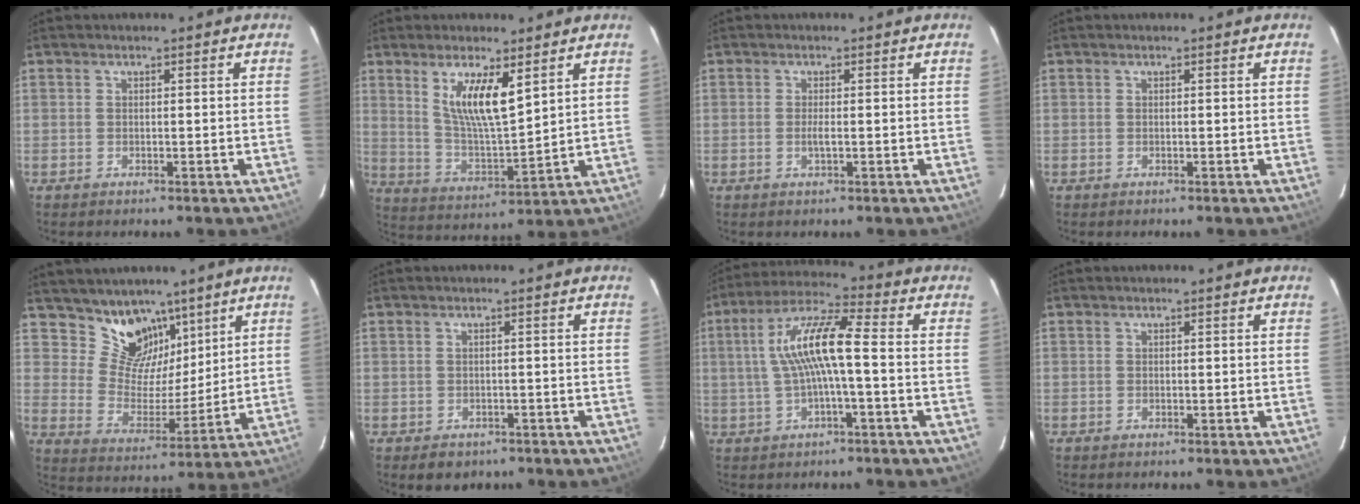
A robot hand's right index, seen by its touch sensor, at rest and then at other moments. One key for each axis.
{"total": 10.4, "fx": 5.2, "fy": 2.5, "fz": 8.6, "tx": -0.159, "ty": -0.009, "tz": 0.107}
{"total": 1.4, "fx": -0.3, "fy": 0.1, "fz": 1.3, "tx": -0.024, "ty": -0.004, "tz": -0.006}
{"total": 0.0}
{"total": 11.3, "fx": 8.1, "fy": 7.0, "fz": 3.7, "tx": -0.066, "ty": -0.005, "tz": 0.150}
{"total": 3.2, "fx": -1.6, "fy": 2.7, "fz": 0.8, "tx": -0.012, "ty": 0.002, "tz": -0.015}
{"total": 10.7, "fx": -0.1, "fy": 1.5, "fz": 10.6, "tx": -0.208, "ty": 0.020, "tz": -0.001}
{"total": 0.0}